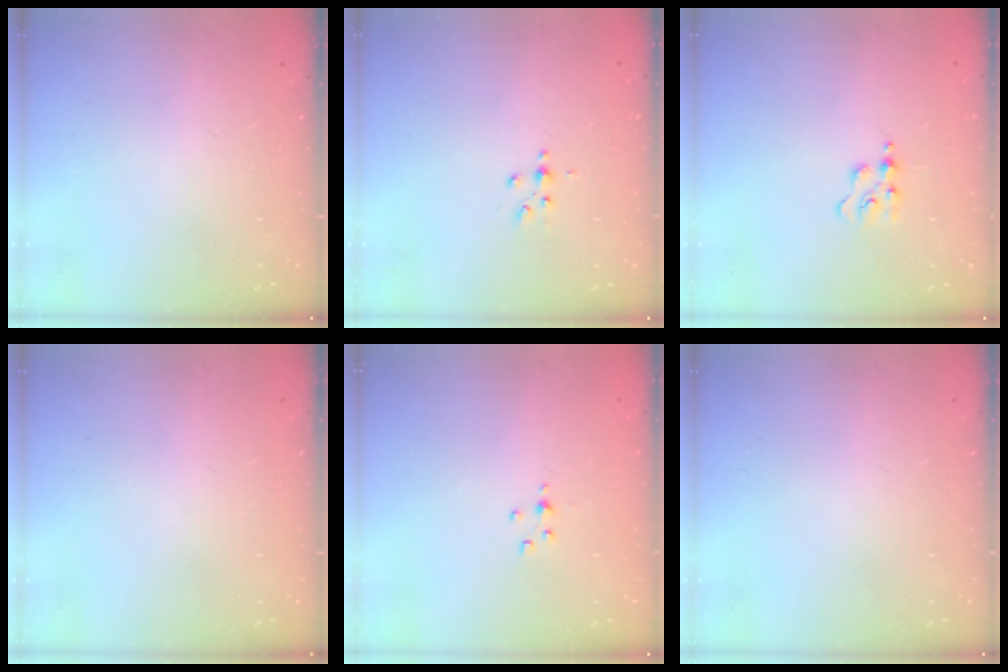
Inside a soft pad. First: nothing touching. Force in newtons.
{"total": 2.5, "press": 2.4, "slide": 0.3}
{"total": 2.9, "press": 2.9, "slide": 0.4}
{"total": 0.0}
{"total": 3.0, "press": 3.0, "slide": 0.5}
{"total": 0.0}